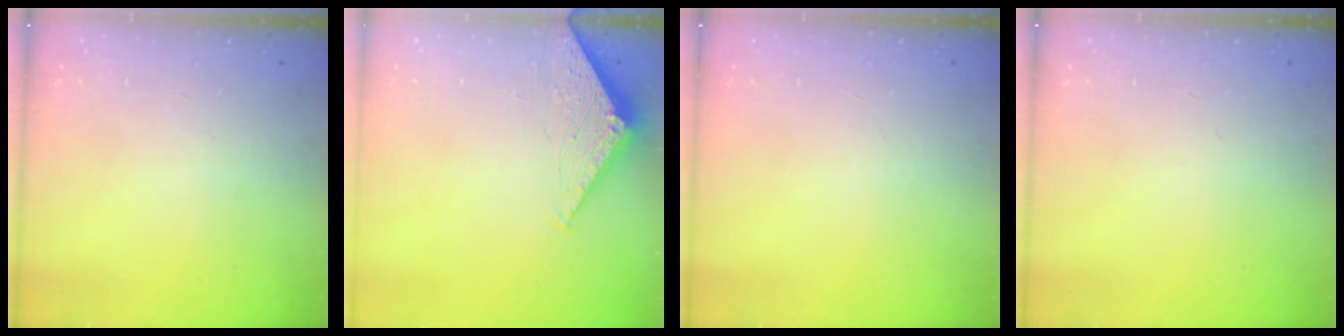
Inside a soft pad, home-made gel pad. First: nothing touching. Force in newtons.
{"total": 3.0, "press": 2.9, "slide": 0.3}
{"total": 0.0}
{"total": 0.0}